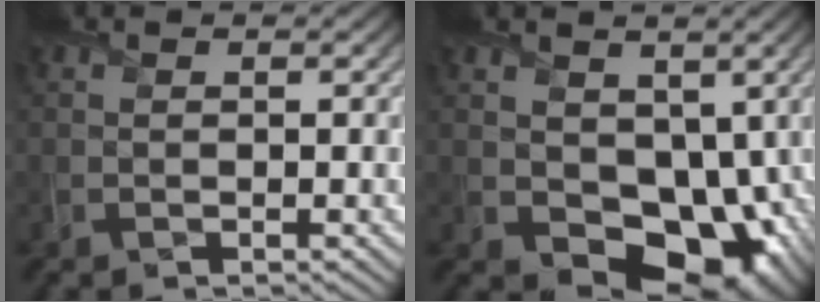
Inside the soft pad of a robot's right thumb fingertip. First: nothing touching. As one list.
[{"total": 9.9, "force": [0.1, 7.2, 6.7], "torque": [-0.118, -0.038, 0.014]}]